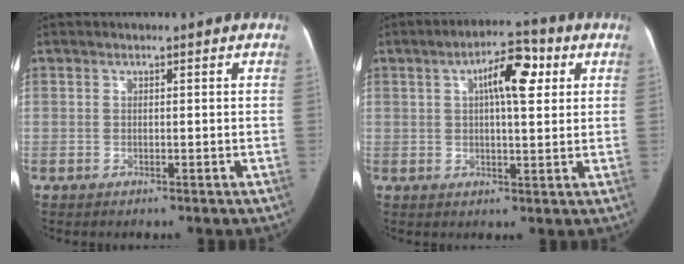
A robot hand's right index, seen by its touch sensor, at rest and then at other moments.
{"total": 8.1, "force": [2.6, 2.4, 7.2], "torque": [-0.115, 0.022, 0.037]}